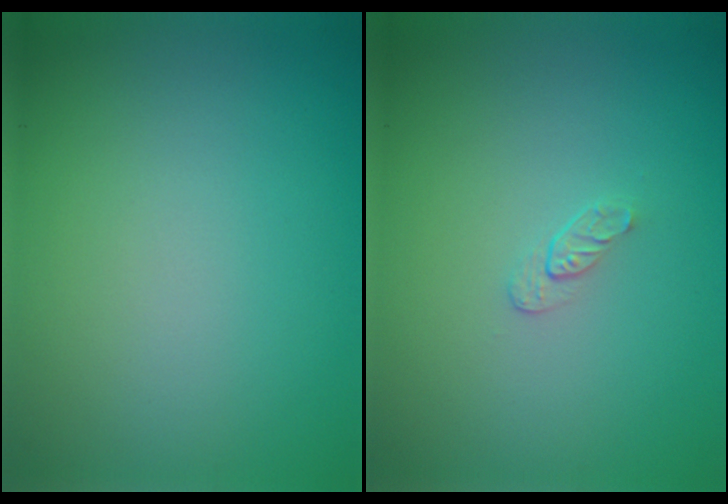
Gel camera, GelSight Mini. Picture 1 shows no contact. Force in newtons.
{"total": 0.8, "press": 0.5, "slide": 0.7}